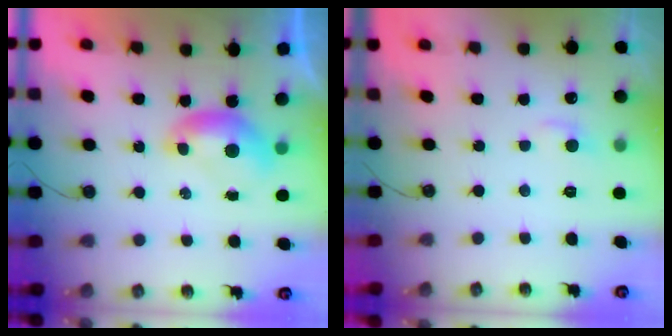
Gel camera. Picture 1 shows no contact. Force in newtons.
{"total": 1.5, "press": 1.4, "slide": 0.6}